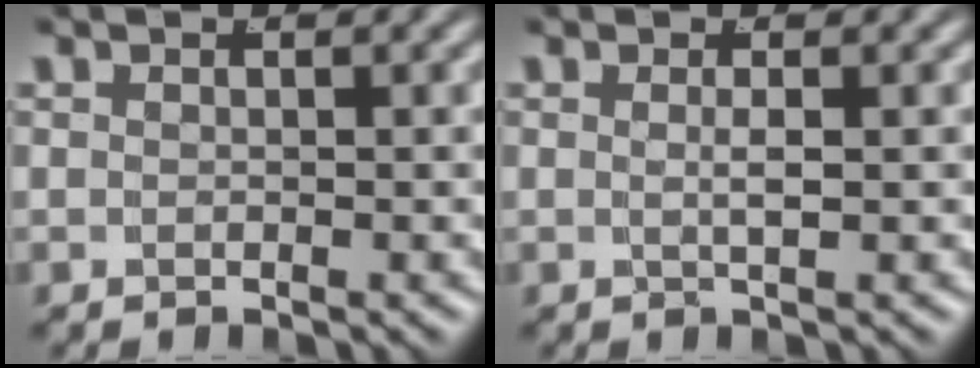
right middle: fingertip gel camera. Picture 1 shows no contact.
{"total": 1.1, "force": [0.0, -0.6, 1.0], "torque": [-0.021, -0.009, 0.005]}